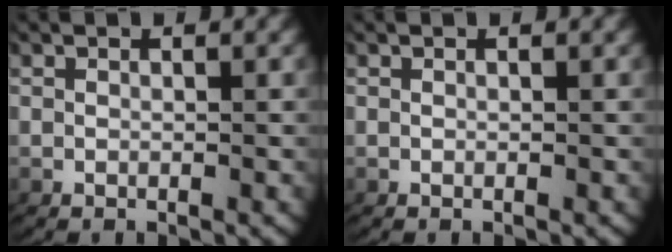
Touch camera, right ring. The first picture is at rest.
{"total": 0.0}